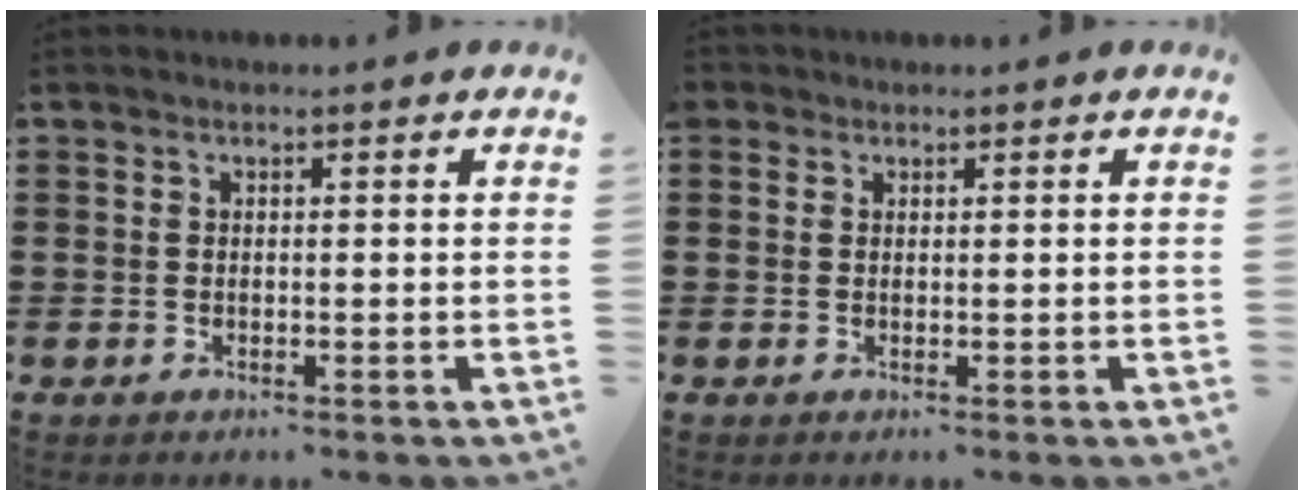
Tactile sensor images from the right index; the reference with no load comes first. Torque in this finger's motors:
{"motor_torque": [0.01, 0.04, 0.05, 0.01]}